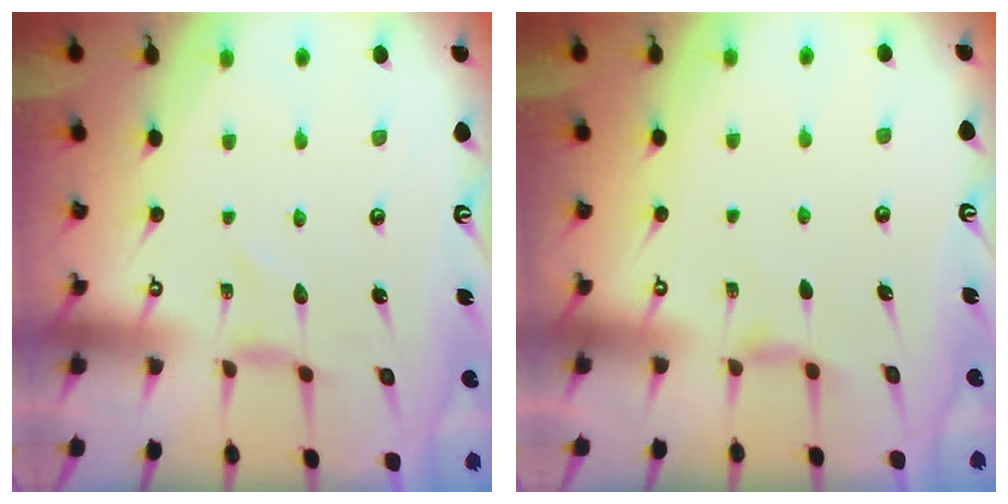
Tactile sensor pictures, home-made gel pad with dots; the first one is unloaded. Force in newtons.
{"total": 5.1, "press": 5.1, "slide": 0.6}